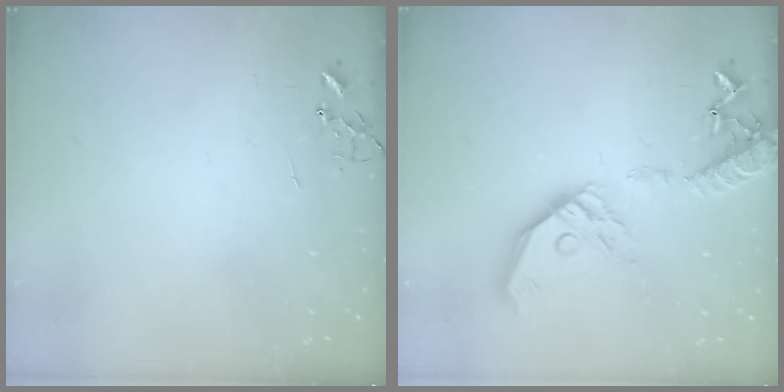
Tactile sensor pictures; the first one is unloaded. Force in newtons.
{"total": 20.0, "press": 19.7, "slide": 3.5}